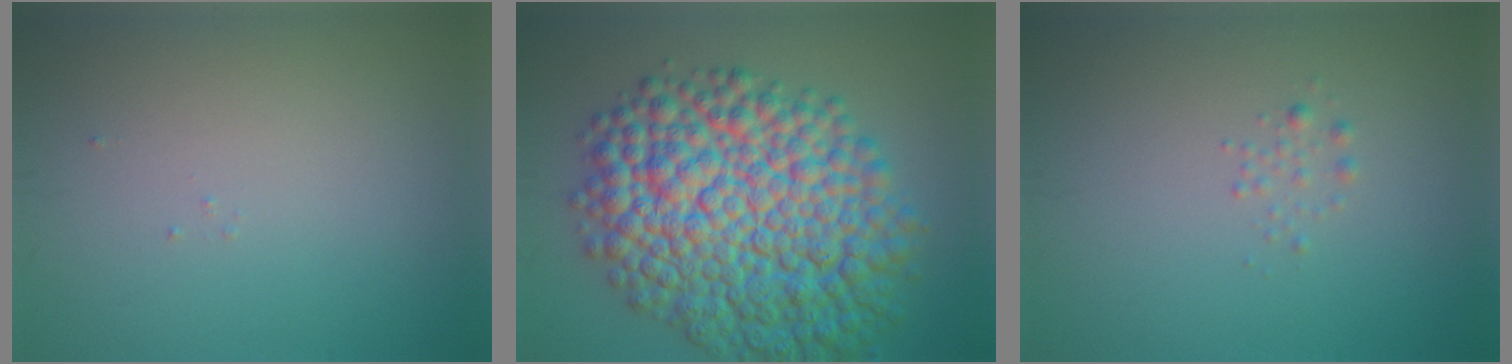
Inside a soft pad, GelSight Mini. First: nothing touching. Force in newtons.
{"total": 14.2, "press": 14.2, "slide": 0.2}
{"total": 0.8, "press": 0.8, "slide": 0.0}